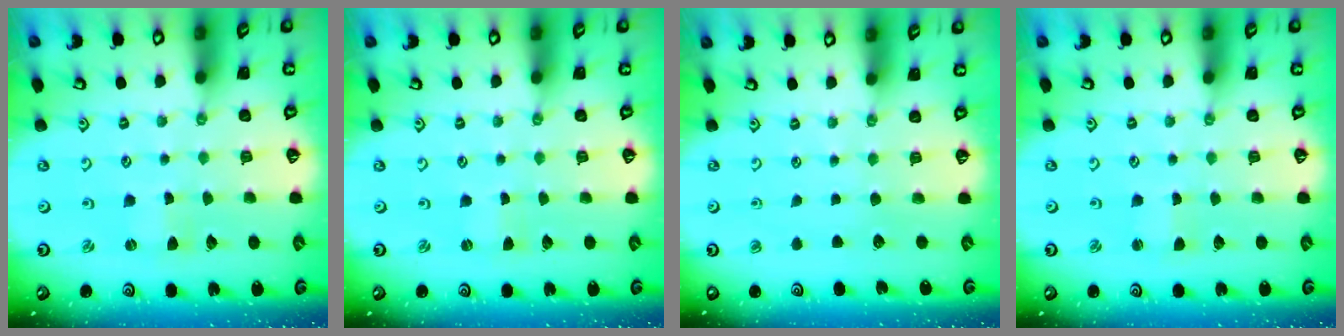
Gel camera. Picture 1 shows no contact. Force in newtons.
{"total": 0.0}
{"total": 0.0}
{"total": 1.4, "press": 1.4, "slide": 0.0}